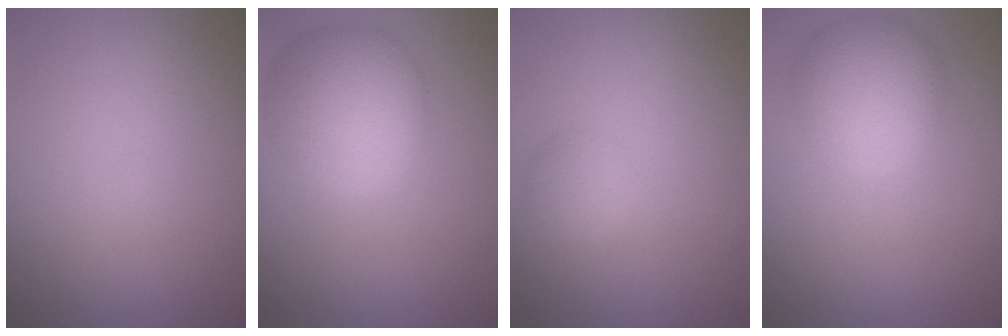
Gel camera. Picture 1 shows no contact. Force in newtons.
{"total": 7.1, "press": 7.1, "slide": 0.4}
{"total": 1.7, "press": 1.7, "slide": 0.1}
{"total": 5.5, "press": 5.5, "slide": 0.3}